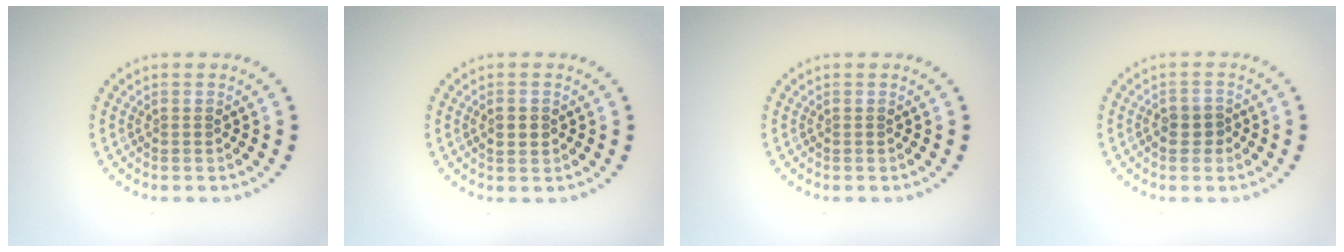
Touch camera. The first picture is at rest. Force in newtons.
{"total": 1.3, "press": 1.3, "slide": 0.1}
{"total": 0.0}
{"total": 1.9, "press": 1.8, "slide": 0.6}